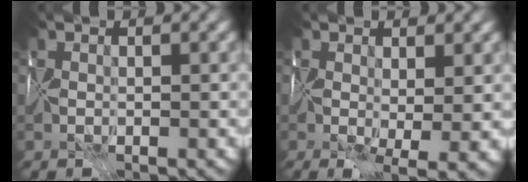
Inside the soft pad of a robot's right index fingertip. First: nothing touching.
{"total": 4.1, "force": [0.2, 1.5, 3.8], "torque": [-0.063, -0.010, 0.002]}